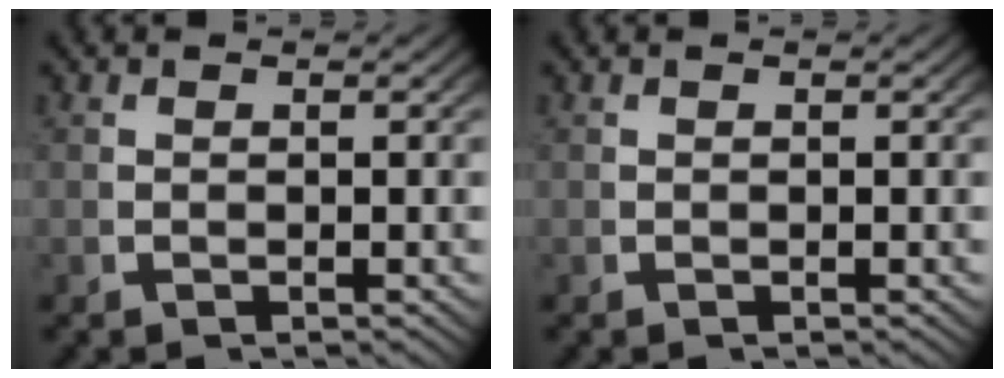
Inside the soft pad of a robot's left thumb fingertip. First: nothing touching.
{"total": 0.0}